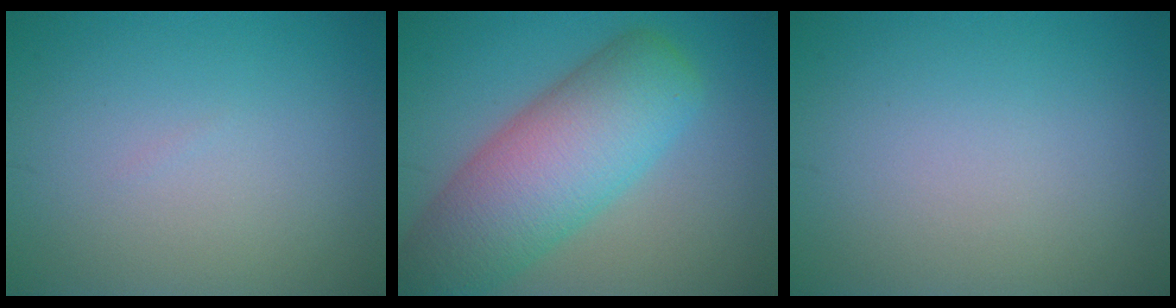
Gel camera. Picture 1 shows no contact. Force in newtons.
{"total": 10.2, "press": 10.2, "slide": 0.3}
{"total": 0.0}